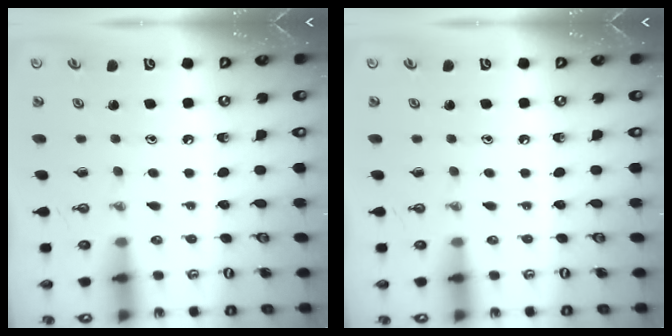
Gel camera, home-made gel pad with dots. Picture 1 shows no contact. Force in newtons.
{"total": 0.0}